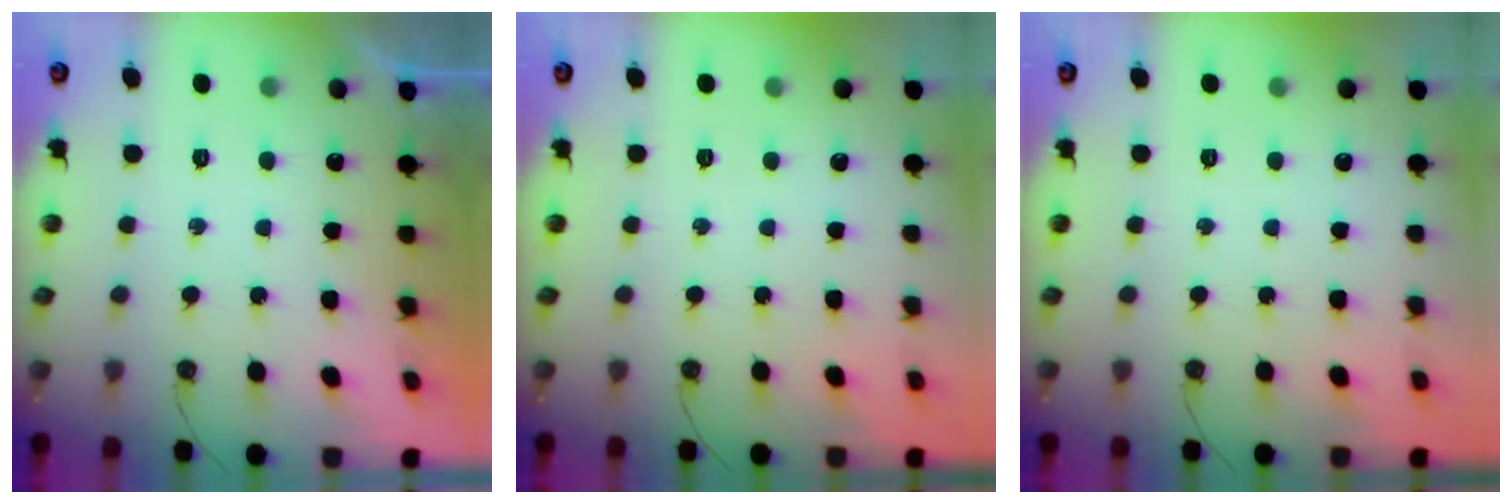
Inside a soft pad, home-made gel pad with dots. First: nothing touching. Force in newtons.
{"total": 0.0}
{"total": 0.0}